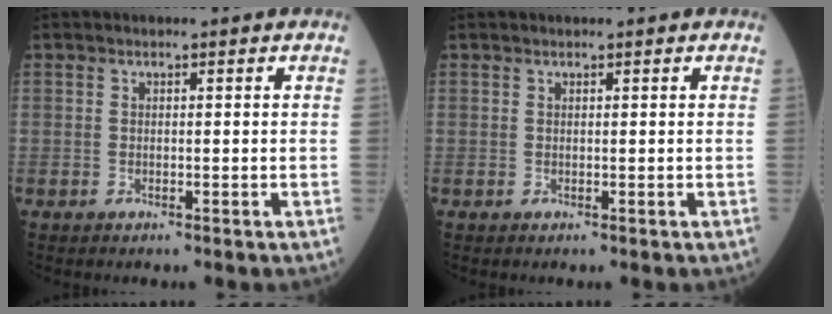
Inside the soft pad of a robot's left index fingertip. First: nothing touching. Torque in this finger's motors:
{"motor_torque": [-0.07, 0.09, 0.04, 0.01]}